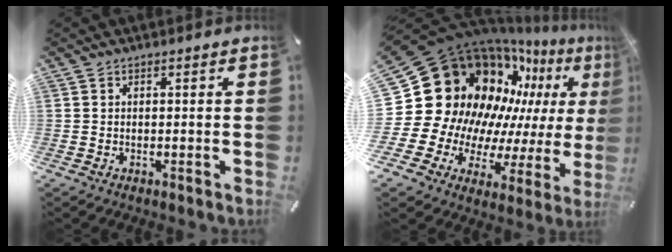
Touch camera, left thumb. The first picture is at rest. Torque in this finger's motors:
{"motor_torque": [0.97, 1.69, 1.63, 0.32, 0.13]}